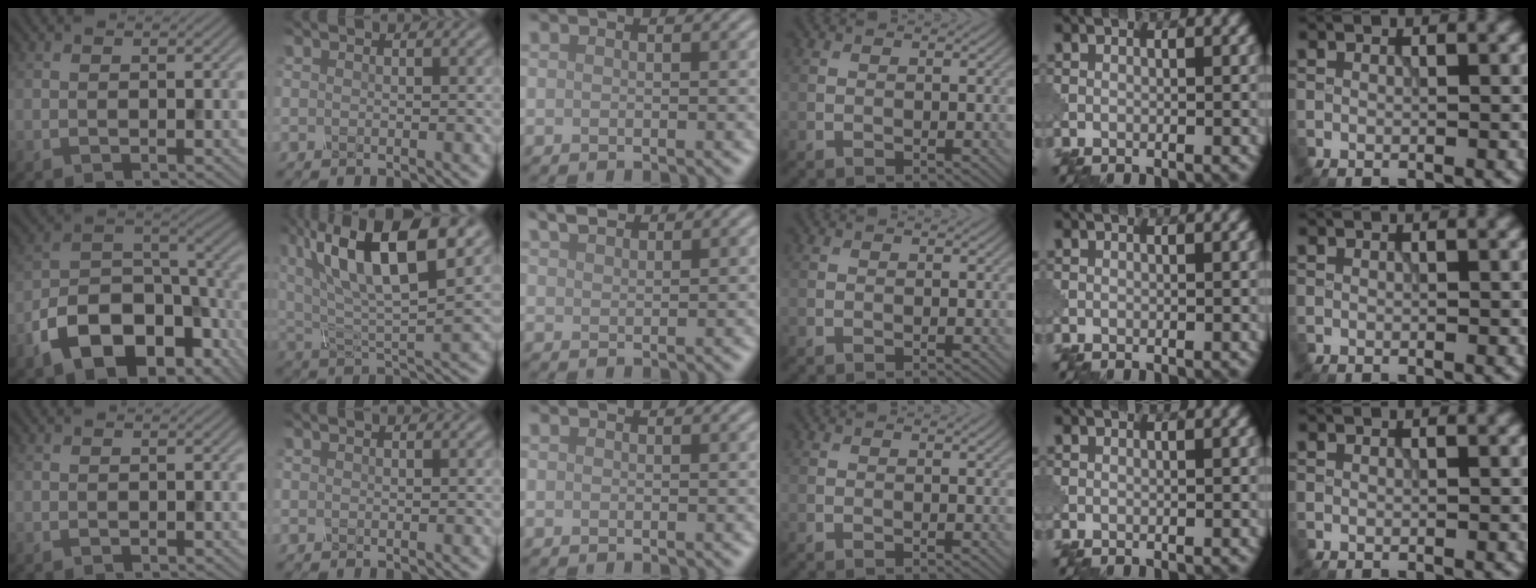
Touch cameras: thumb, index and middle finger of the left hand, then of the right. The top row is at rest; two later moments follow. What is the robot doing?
{"motion": "shake", "object": "sieve"}